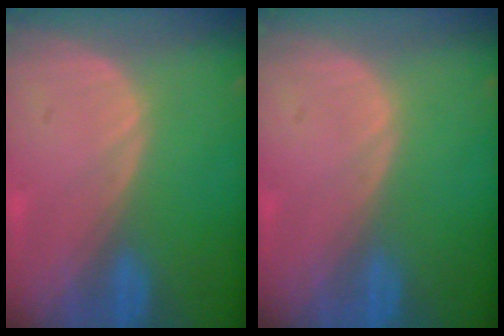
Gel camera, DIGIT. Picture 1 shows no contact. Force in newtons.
{"total": 0.0}